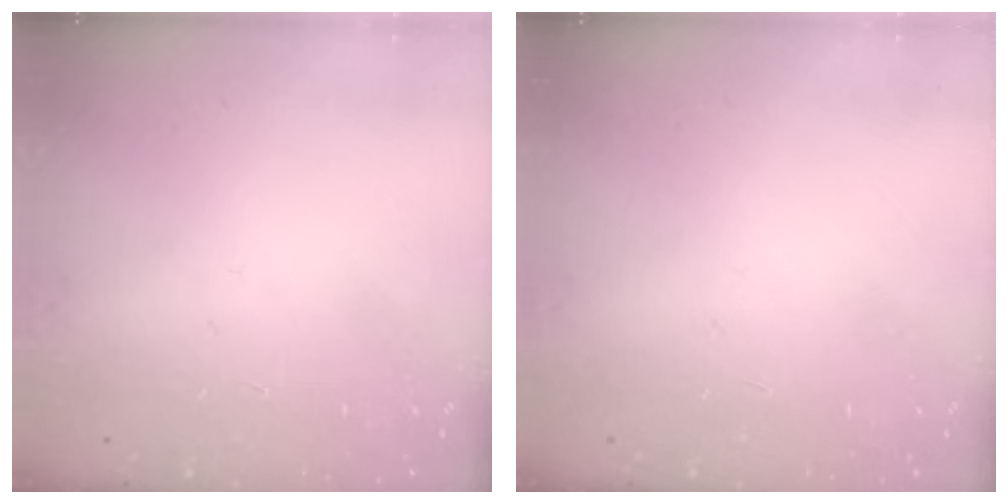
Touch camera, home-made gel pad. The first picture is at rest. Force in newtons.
{"total": 0.0}